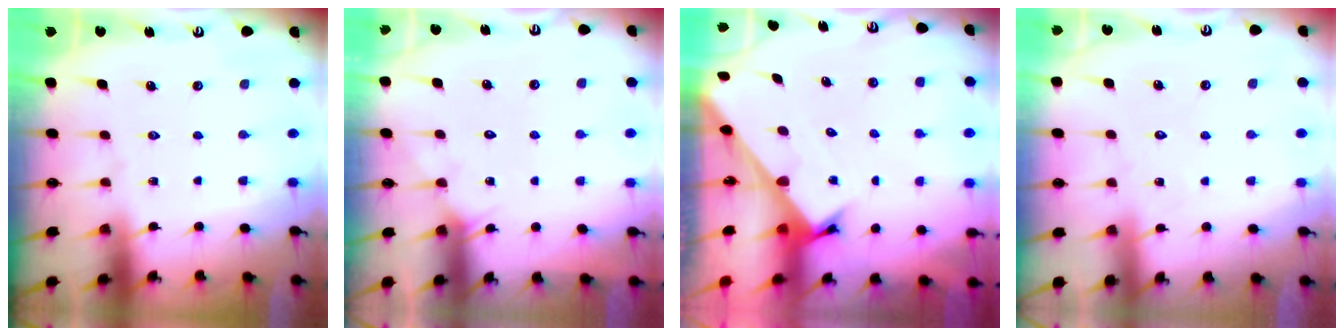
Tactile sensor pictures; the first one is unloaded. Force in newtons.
{"total": 2.8, "press": 2.8, "slide": 0.1}
{"total": 2.5, "press": 2.5, "slide": 0.3}
{"total": 4.8, "press": 4.8, "slide": 0.3}